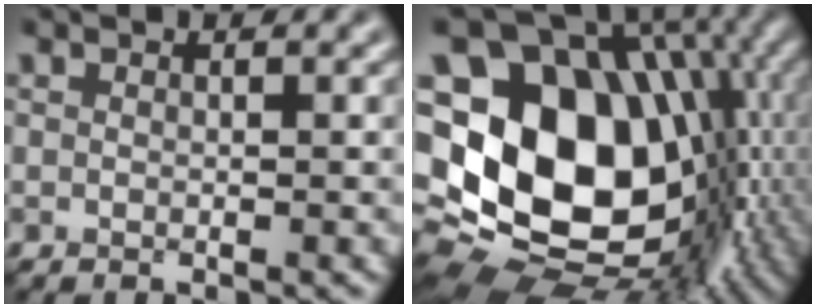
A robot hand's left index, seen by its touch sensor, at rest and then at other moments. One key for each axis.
{"total": 20.8, "fx": -0.4, "fy": 15.5, "fz": 13.8, "tx": -0.250, "ty": -0.005, "tz": 0.024}